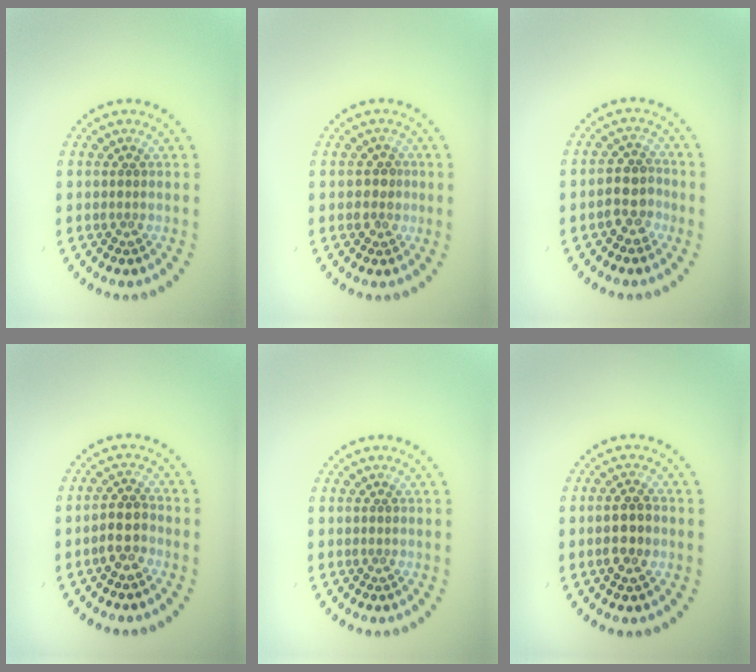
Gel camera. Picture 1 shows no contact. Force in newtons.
{"total": 1.7, "press": 1.5, "slide": 0.8}
{"total": 2.7, "press": 2.5, "slide": 1.0}
{"total": 2.3, "press": 2.1, "slide": 0.9}
{"total": 0.0}
{"total": 2.7, "press": 2.6, "slide": 0.6}